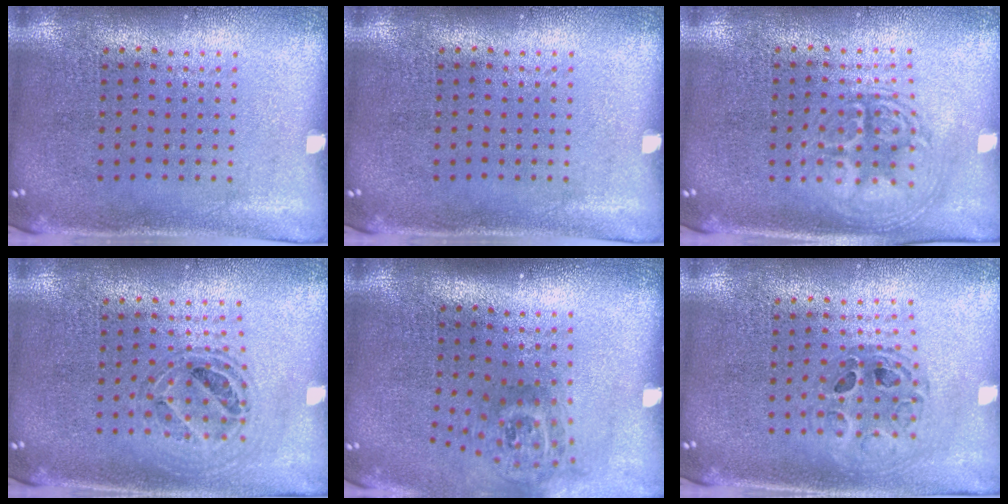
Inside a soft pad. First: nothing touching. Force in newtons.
{"total": 0.0}
{"total": 2.2, "press": 2.2, "slide": 0.3}
{"total": 0.8, "press": 0.7, "slide": 0.2}
{"total": 1.9, "press": 1.2, "slide": 1.4}
{"total": 0.8, "press": 0.7, "slide": 0.2}